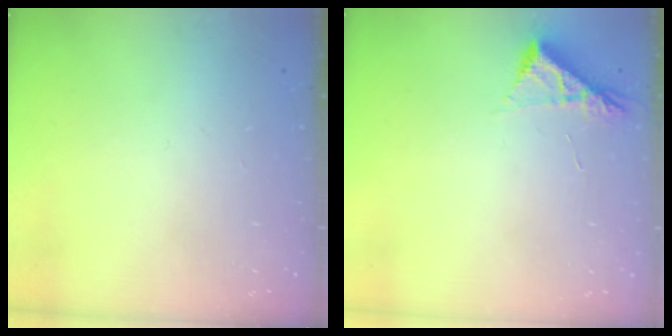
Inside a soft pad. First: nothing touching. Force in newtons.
{"total": 5.0, "press": 5.0, "slide": 0.8}